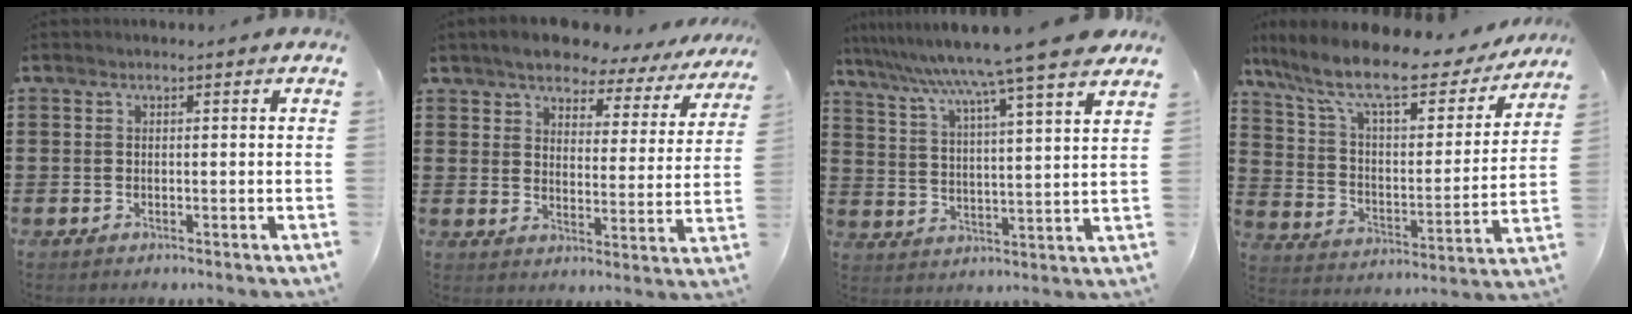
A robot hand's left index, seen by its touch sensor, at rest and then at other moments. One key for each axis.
{"total": 5.6, "fx": 5.2, "fy": 1.5, "fz": 1.4, "tx": -0.050, "ty": -0.032, "tz": 0.088}
{"total": 9.4, "fx": 8.1, "fy": -1.8, "fz": 4.4, "tx": -0.118, "ty": -0.057, "tz": 0.129}
{"total": 11.7, "fx": 9.2, "fy": 2.4, "fz": 6.9, "tx": -0.161, "ty": -0.053, "tz": 0.153}